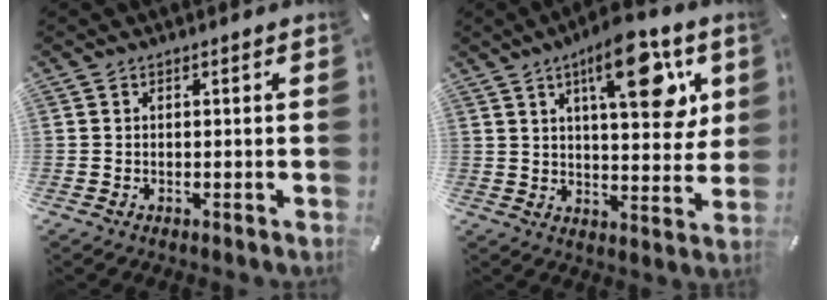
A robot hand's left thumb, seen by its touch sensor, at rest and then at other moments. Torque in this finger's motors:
{"motor_torque": [2.14, 2.87, 1.42, -1.35, 0.55]}